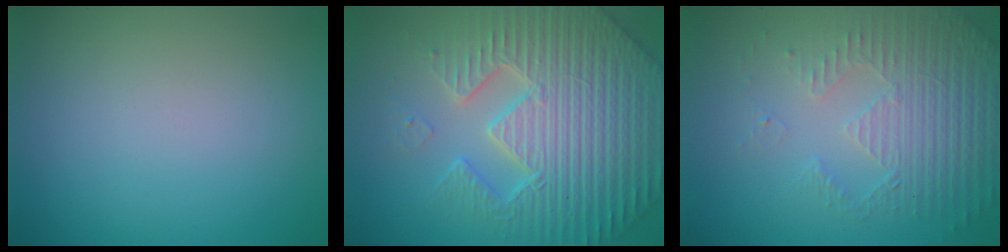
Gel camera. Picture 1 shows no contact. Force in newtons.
{"total": 7.7, "press": 7.4, "slide": 2.0}
{"total": 5.1, "press": 3.5, "slide": 3.7}